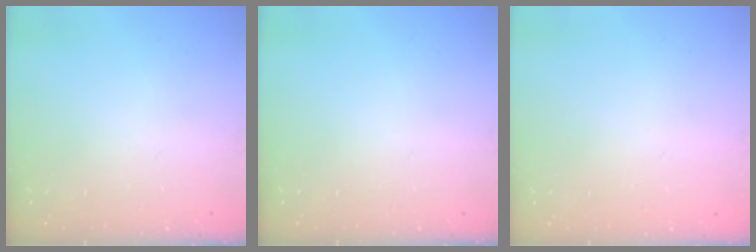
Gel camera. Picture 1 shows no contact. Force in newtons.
{"total": 0.0}
{"total": 0.7, "press": 0.6, "slide": 0.3}